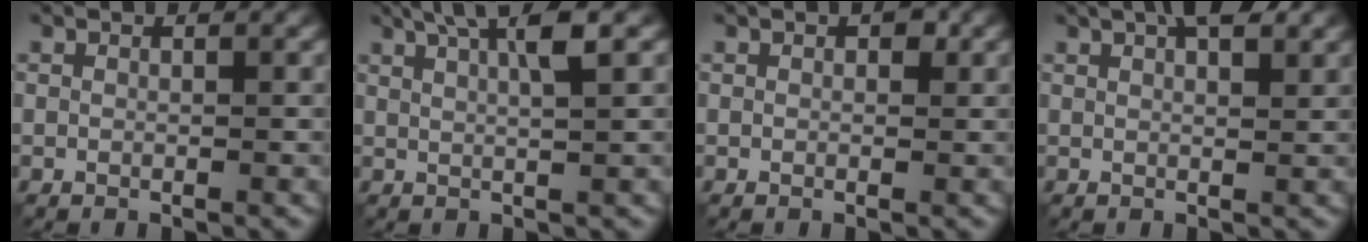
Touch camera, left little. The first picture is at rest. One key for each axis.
{"total": 4.3, "fx": 1.9, "fy": 0.7, "fz": 3.8, "tx": -0.056, "ty": 0.011, "tz": 0.026}
{"total": 1.0, "fx": 0.2, "fy": 0.6, "fz": 0.7, "tx": -0.006, "ty": -0.002, "tz": 0.002}
{"total": 3.9, "fx": 2.3, "fy": 1.1, "fz": 2.9, "tx": -0.040, "ty": 0.008, "tz": 0.028}